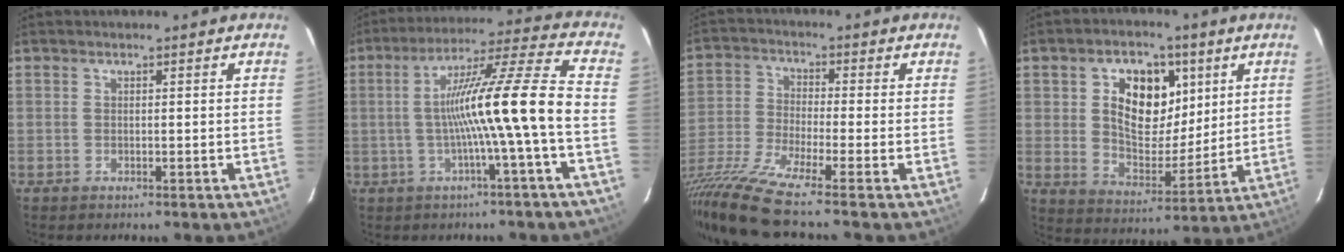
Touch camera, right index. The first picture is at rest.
{"total": 14.4, "force": [-2.8, -2.1, 14.0], "torque": [-0.234, 0.014, -0.047]}
{"total": 13.9, "force": [-11.5, -1.3, 7.8], "torque": [-0.162, -0.048, -0.223]}
{"total": 13.8, "force": [4.6, 8.6, 9.8], "torque": [-0.168, 0.010, 0.083]}